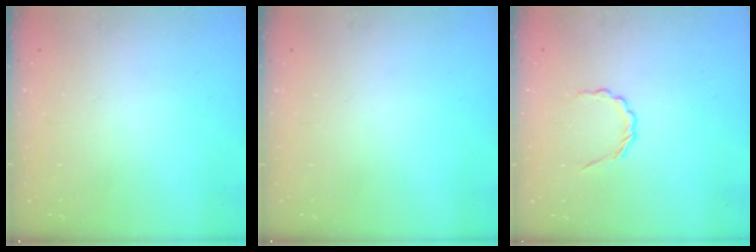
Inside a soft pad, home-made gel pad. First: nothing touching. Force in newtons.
{"total": 0.0}
{"total": 3.5, "press": 3.3, "slide": 1.2}